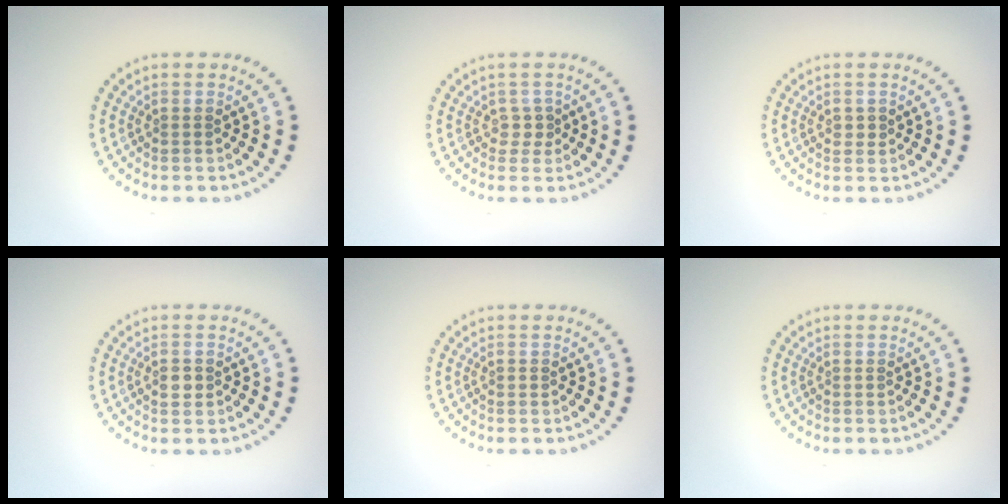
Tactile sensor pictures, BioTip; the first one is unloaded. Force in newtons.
{"total": 1.3, "press": 0.9, "slide": 0.8}
{"total": 0.9, "press": 0.9, "slide": 0.1}
{"total": 1.6, "press": 1.6, "slide": 0.3}
{"total": 0.5, "press": 0.5, "slide": 0.1}
{"total": 0.0}